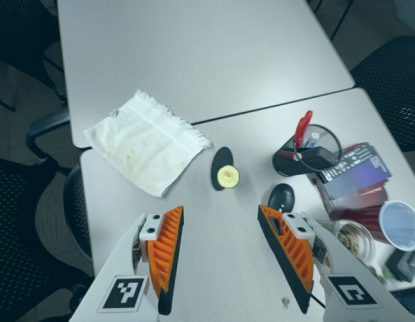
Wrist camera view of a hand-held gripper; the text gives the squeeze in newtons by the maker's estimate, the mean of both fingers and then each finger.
{"total": 0.0}